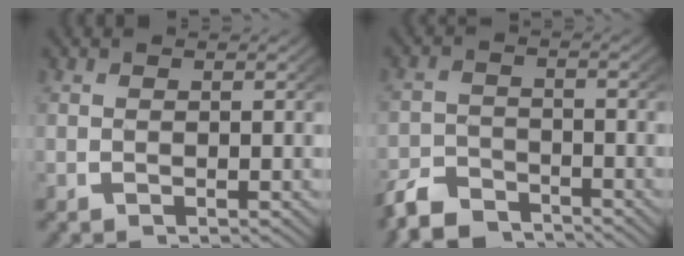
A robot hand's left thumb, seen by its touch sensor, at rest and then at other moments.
{"total": 5.1, "force": [-4.7, 1.7, 1.2], "torque": [-0.021, -0.019, -0.082]}